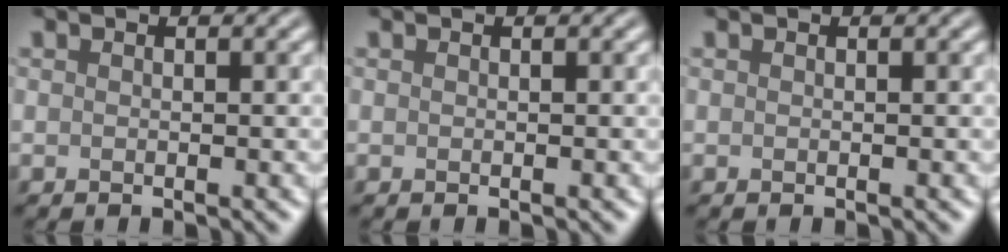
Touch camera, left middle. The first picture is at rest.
{"total": 0.0}
{"total": 0.0}